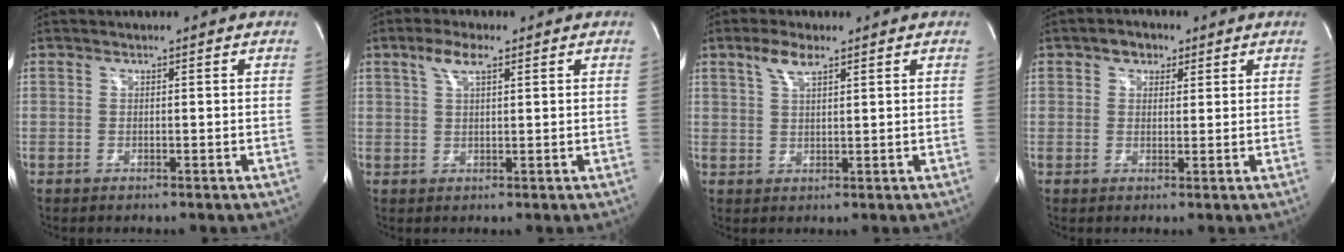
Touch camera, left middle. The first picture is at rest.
{"total": 4.0, "force": [2.3, 1.0, 3.2], "torque": [-0.070, 0.011, 0.046]}
{"total": 4.0, "force": [2.5, 1.0, 2.9], "torque": [-0.065, 0.008, 0.052]}
{"total": 2.7, "force": [1.4, 1.9, 1.3], "torque": [-0.024, 0.012, 0.022]}